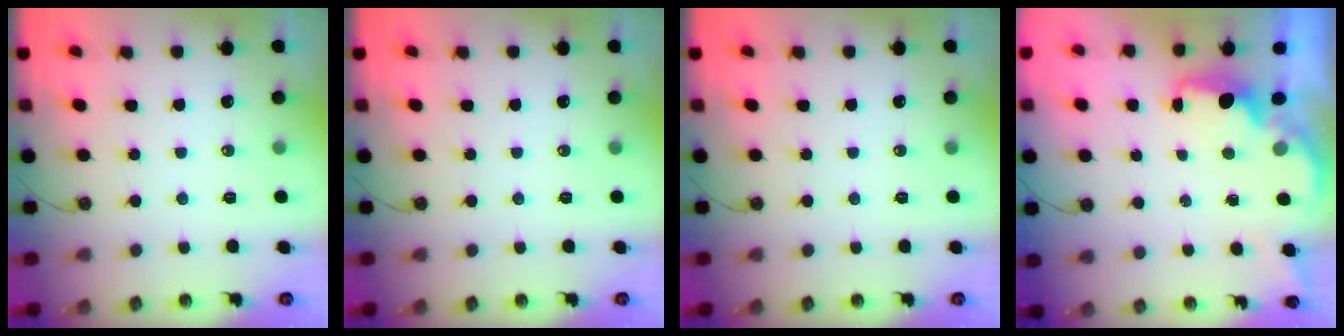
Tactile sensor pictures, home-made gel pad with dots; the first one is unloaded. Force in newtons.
{"total": 0.0}
{"total": 0.0}
{"total": 1.9, "press": 1.8, "slide": 0.7}